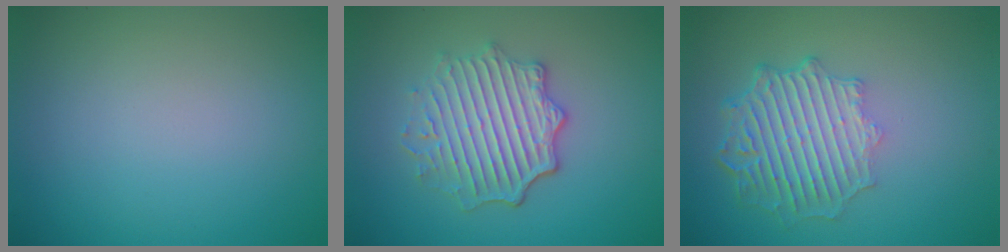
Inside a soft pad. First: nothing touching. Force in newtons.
{"total": 4.9, "press": 4.1, "slide": 2.6}
{"total": 6.0, "press": 4.6, "slide": 3.9}